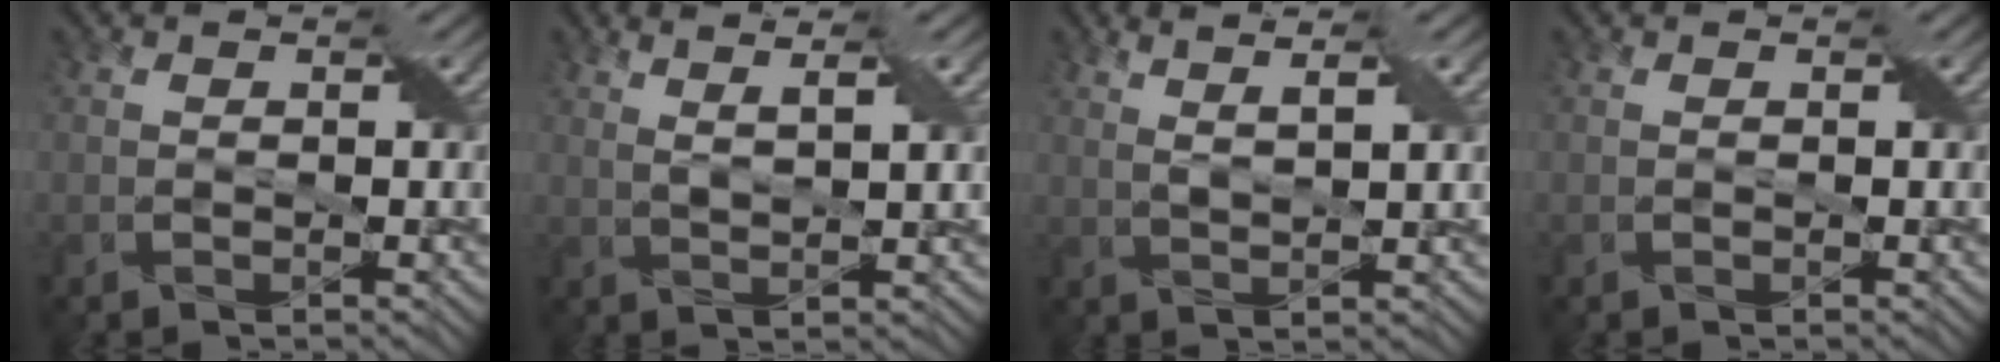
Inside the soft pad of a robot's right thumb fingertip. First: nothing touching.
{"total": 4.7, "force": [2.7, 0.7, 3.8], "torque": [-0.059, 0.009, 0.041]}
{"total": 4.7, "force": [2.8, 0.7, 3.7], "torque": [-0.058, 0.010, 0.040]}
{"total": 0.0}